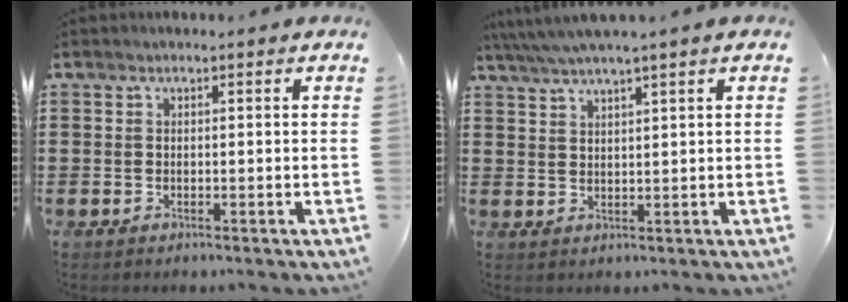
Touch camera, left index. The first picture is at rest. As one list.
[{"total": 3.1, "force": [2.4, -0.5, 1.9], "torque": [-0.040, -0.003, 0.043]}]